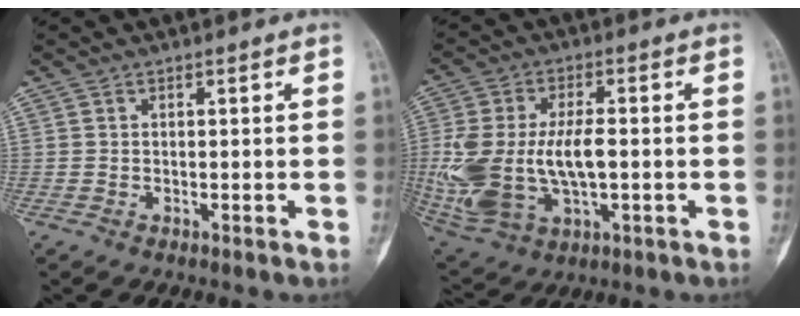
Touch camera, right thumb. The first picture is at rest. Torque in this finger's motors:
{"motor_torque": [1.59, 1.72, 1.16, 0.82, 0.19]}